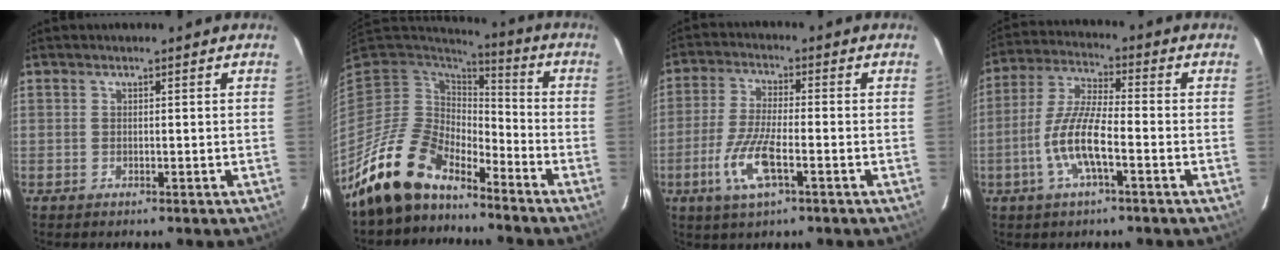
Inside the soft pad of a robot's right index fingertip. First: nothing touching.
{"total": 14.3, "force": [-11.7, 5.9, 5.8], "torque": [-0.122, 0.001, -0.215]}
{"total": 9.4, "force": [-3.8, 2.4, 8.3], "torque": [-0.178, -0.009, -0.074]}
{"total": 11.4, "force": [-4.2, 2.6, 10.3], "torque": [-0.221, -0.001, -0.081]}